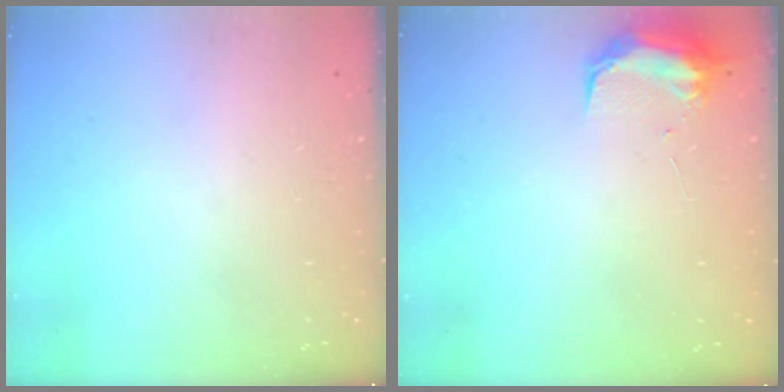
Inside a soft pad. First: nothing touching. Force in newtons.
{"total": 9.8, "press": 9.7, "slide": 0.7}